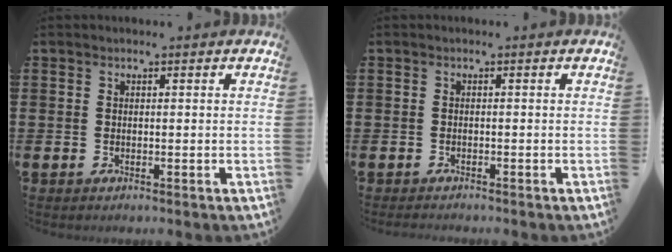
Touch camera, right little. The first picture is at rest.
{"total": 0.5, "force": [-0.5, 0.0, 0.1], "torque": [-0.002, -0.003, -0.010]}